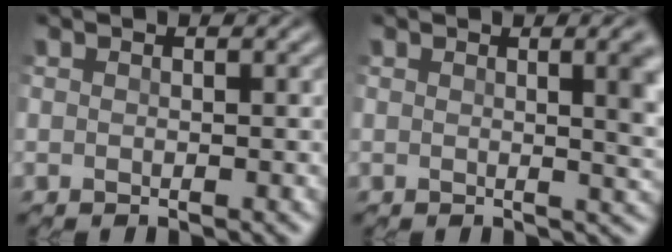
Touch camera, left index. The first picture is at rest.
{"total": 3.5, "force": [0.6, 1.3, 3.2], "torque": [-0.047, -0.003, 0.015]}